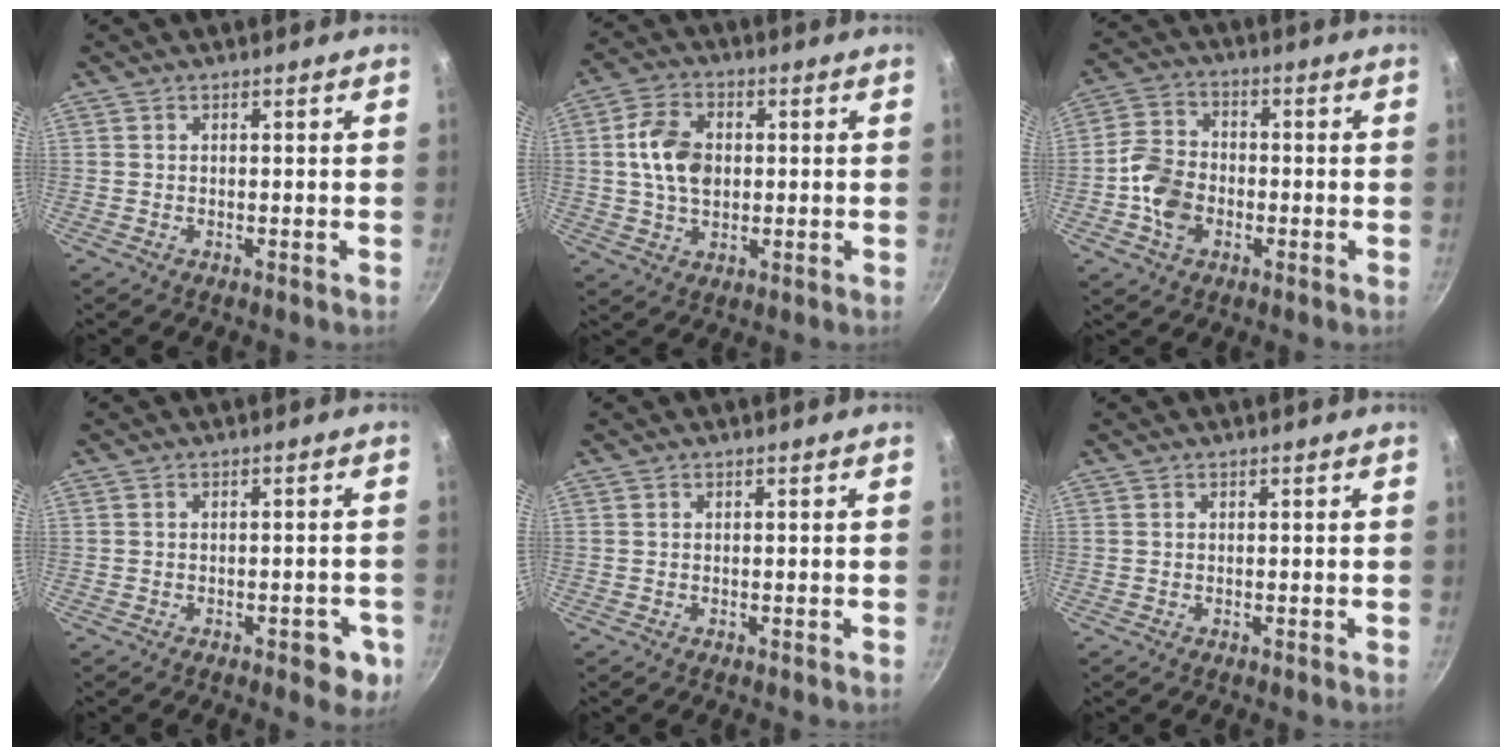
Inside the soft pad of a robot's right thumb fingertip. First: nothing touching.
{"total": 9.8, "force": [0.9, 6.7, 7.0], "torque": [-0.115, 0.011, 0.011]}
{"total": 8.9, "force": [-2.4, 6.6, 5.5], "torque": [-0.089, 0.023, -0.057]}
{"total": 5.1, "force": [-2.0, 2.6, 4.0], "torque": [-0.025, 0.015, -0.019]}
{"total": 0.0}
{"total": 0.0}